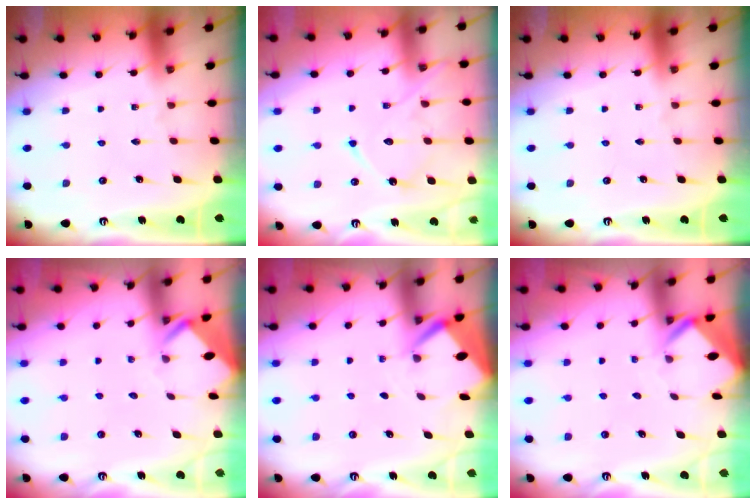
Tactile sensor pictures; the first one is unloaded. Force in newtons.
{"total": 13.6, "press": 13.5, "slide": 1.2}
{"total": 0.0}
{"total": 3.3, "press": 3.3, "slide": 0.2}
{"total": 2.7, "press": 2.7, "slide": 0.3}
{"total": 2.9, "press": 2.9, "slide": 0.2}